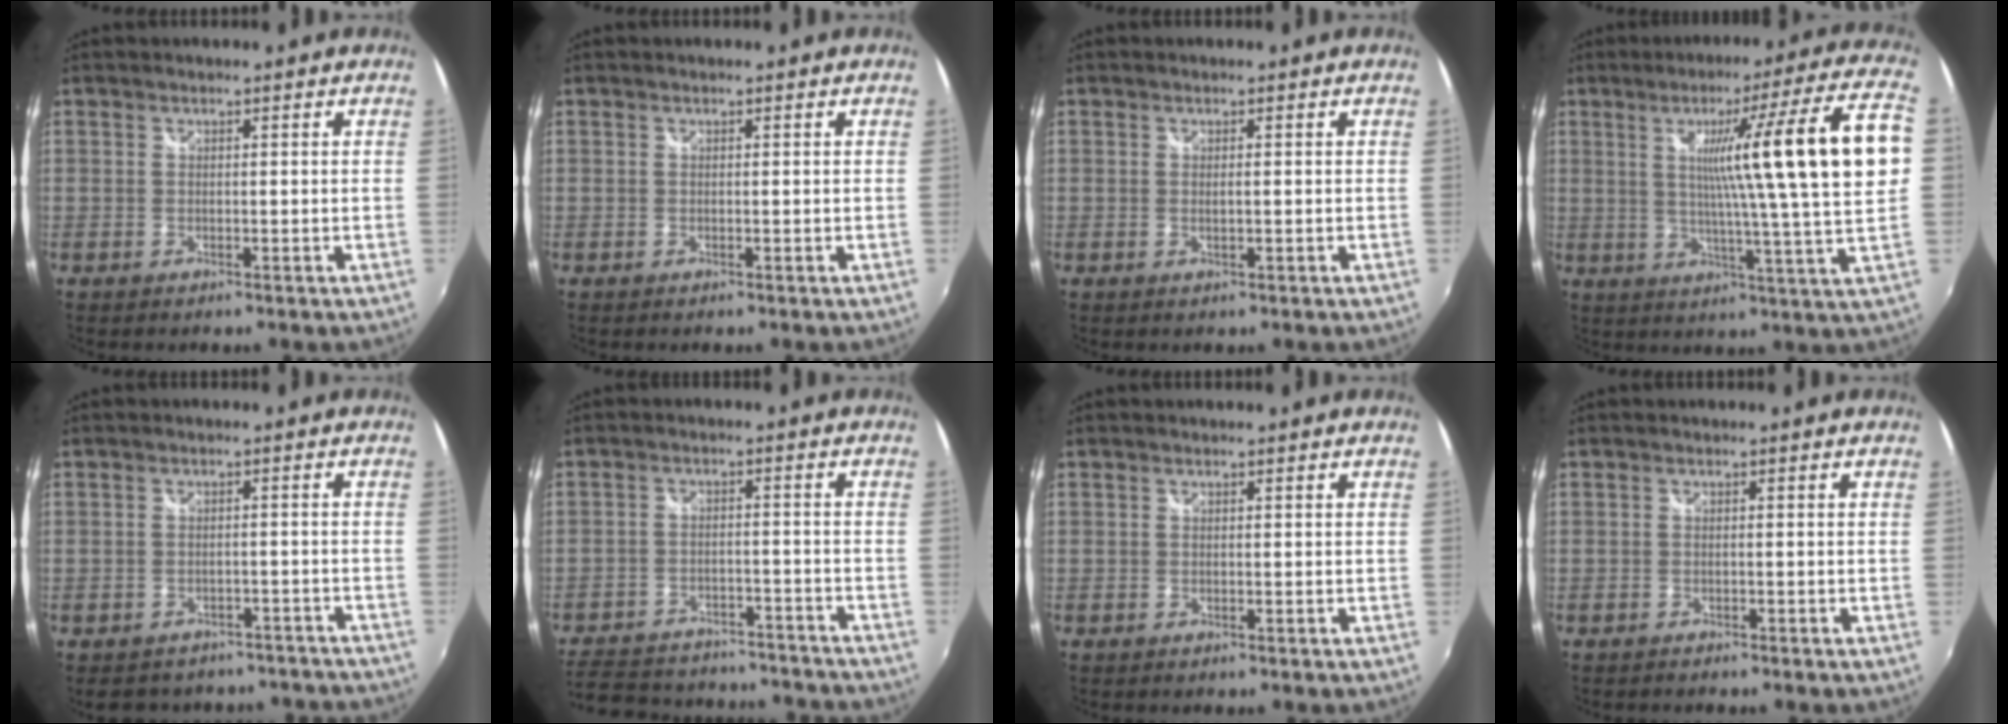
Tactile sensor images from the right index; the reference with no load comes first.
{"total": 0.0}
{"total": 0.8, "force": [0.1, -0.1, 0.8], "torque": [-0.012, 0.000, 0.001]}
{"total": 18.6, "force": [3.8, -1.4, 18.1], "torque": [-0.240, 0.009, 0.054]}
{"total": 13.1, "force": [-11.3, 5.6, 3.6], "torque": [-0.077, 0.011, -0.127]}
{"total": 23.7, "force": [-20.5, 8.7, 8.0], "torque": [-0.181, 0.037, -0.253]}
{"total": 0.0}
{"total": 1.0, "force": [-1.0, 0.1, 0.1], "torque": [-0.008, -0.004, -0.018]}